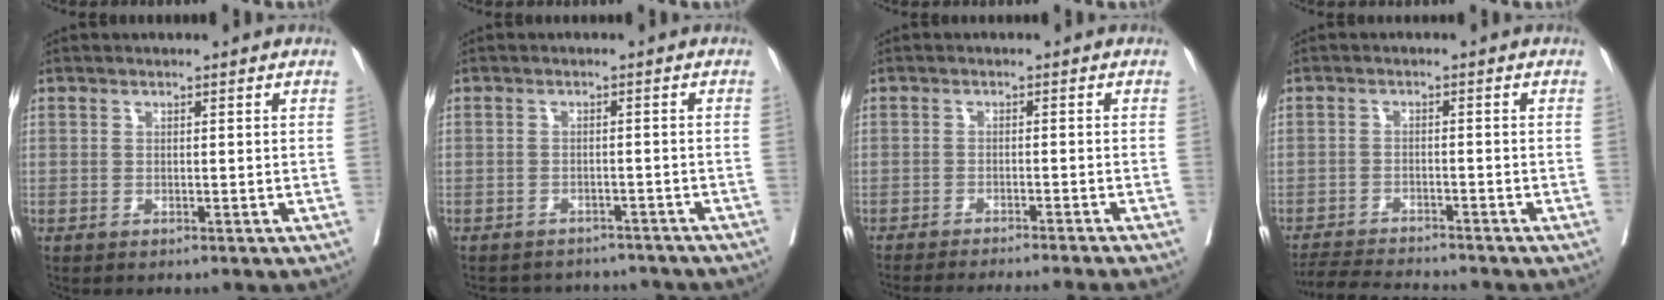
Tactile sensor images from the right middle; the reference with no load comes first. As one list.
[{"total": 9.5, "force": [-8.8, 3.1, 1.4], "torque": [-0.023, 0.012, -0.097]}, {"total": 13.4, "force": [-12.1, -1.0, 5.5], "torque": [-0.058, -0.035, -0.165]}, {"total": 7.5, "force": [-7.2, -0.2, 1.9], "torque": [-0.030, -0.013, -0.121]}]